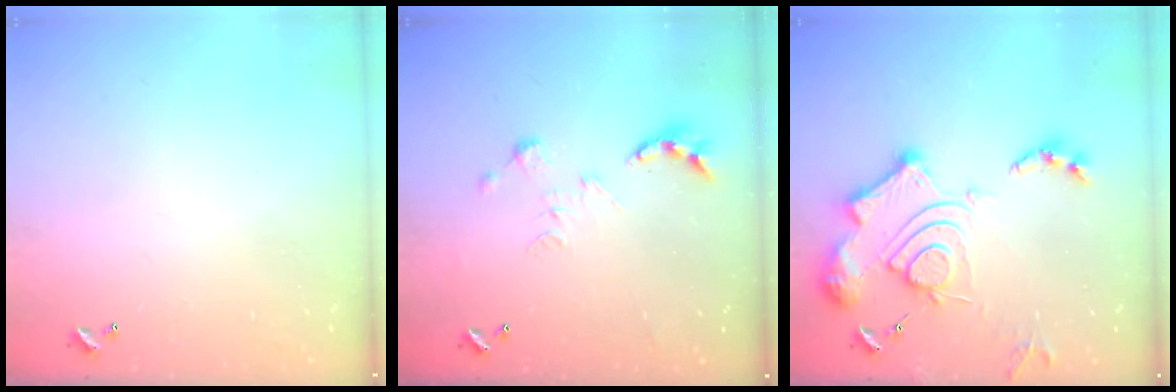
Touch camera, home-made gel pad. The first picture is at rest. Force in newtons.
{"total": 0.0}
{"total": 18.3, "press": 18.2, "slide": 1.7}